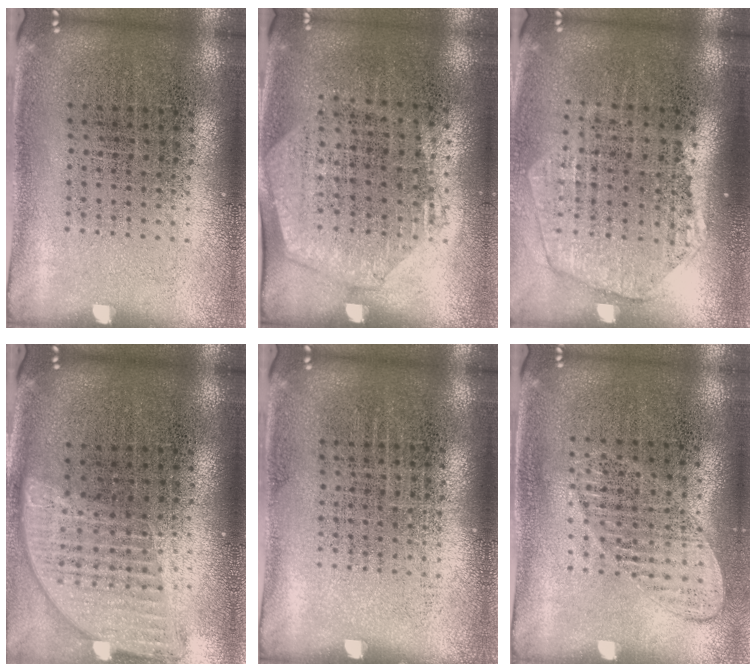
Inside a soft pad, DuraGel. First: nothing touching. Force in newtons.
{"total": 1.5, "press": 1.3, "slide": 0.7}
{"total": 1.8, "press": 1.7, "slide": 0.8}
{"total": 1.5, "press": 1.3, "slide": 0.7}
{"total": 0.0}
{"total": 1.0, "press": 1.0, "slide": 0.2}